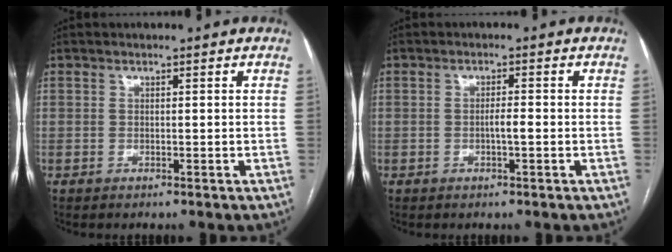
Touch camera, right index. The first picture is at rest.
{"total": 1.9, "force": [-0.5, 0.1, 1.8], "torque": [-0.031, 0.002, -0.009]}